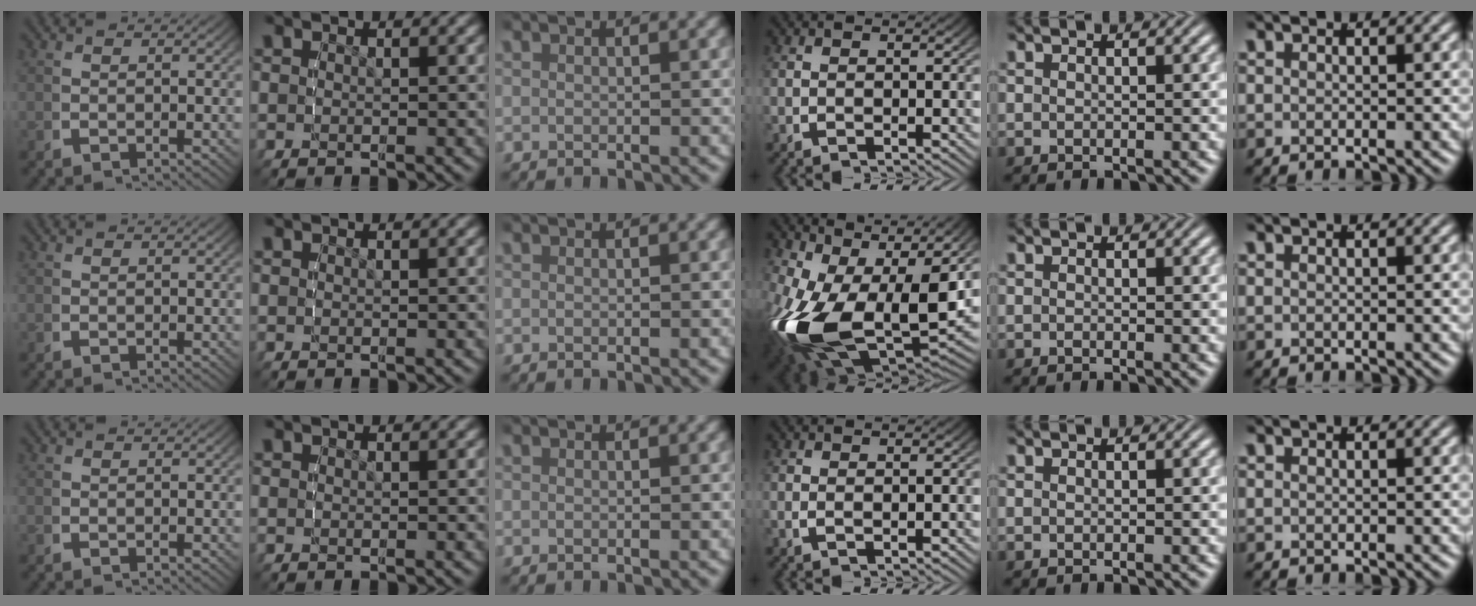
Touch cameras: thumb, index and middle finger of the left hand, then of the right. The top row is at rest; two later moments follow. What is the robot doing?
{"motion": "lift_and_place", "object": "glasses"}